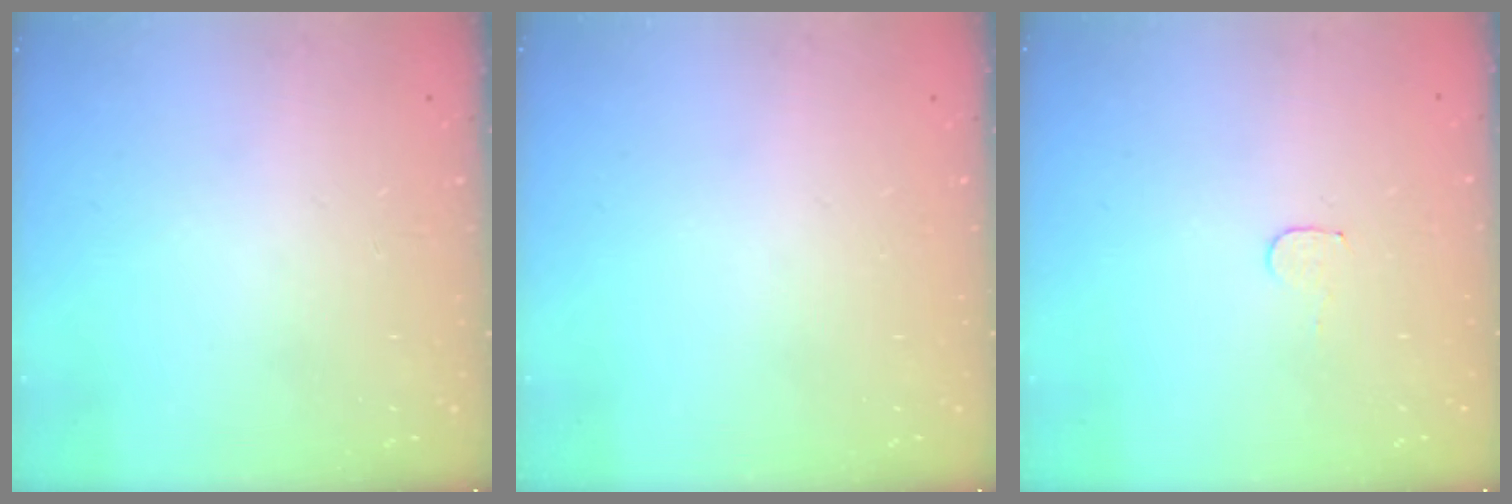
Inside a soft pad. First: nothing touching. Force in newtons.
{"total": 0.0}
{"total": 3.7, "press": 3.7, "slide": 0.3}